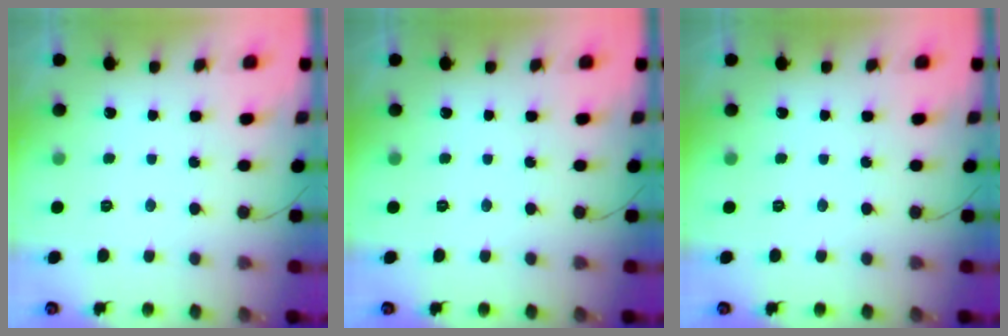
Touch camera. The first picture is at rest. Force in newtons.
{"total": 0.0}
{"total": 0.0}